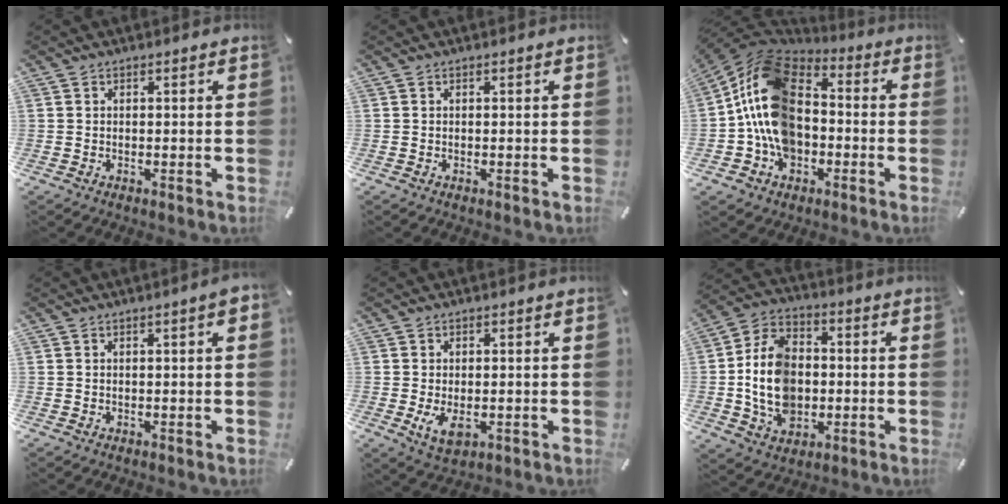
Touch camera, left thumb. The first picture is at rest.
{"total": 0.0}
{"total": 17.9, "force": [-2.1, 14.2, 10.7], "torque": [-0.226, 0.026, -0.039]}
{"total": 2.6, "force": [0.5, 0.4, 2.5], "torque": [-0.046, 0.003, 0.009]}
{"total": 4.3, "force": [-0.6, 2.7, 3.3], "torque": [-0.069, -0.012, -0.017]}
{"total": 14.3, "force": [-1.7, 11.0, 8.9], "torque": [-0.196, 0.015, -0.030]}